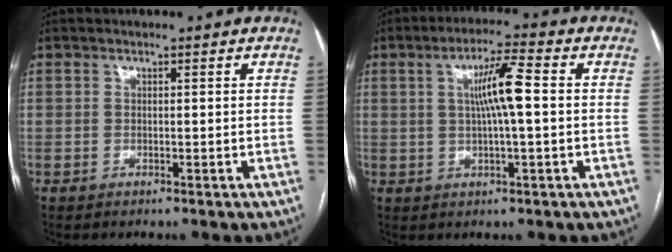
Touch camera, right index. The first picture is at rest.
{"total": 7.2, "force": [0.9, 0.3, 7.1], "torque": [-0.127, 0.010, 0.013]}